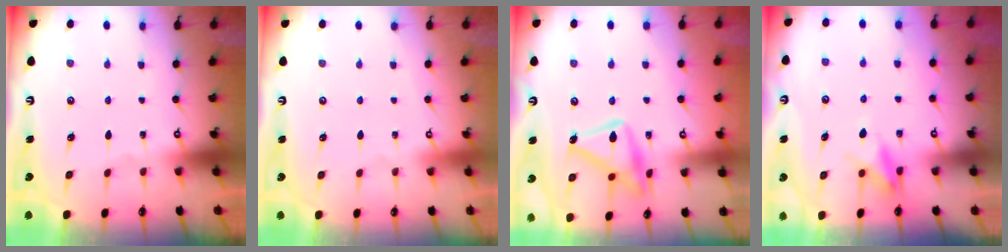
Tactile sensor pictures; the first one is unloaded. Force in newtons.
{"total": 3.9, "press": 3.9, "slide": 0.1}
{"total": 15.7, "press": 15.6, "slide": 1.0}
{"total": 8.8, "press": 8.7, "slide": 1.1}